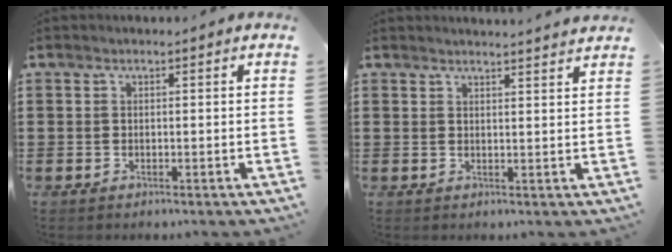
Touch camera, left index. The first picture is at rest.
{"total": 2.2, "force": [2.2, -0.4, 0.3], "torque": [-0.003, -0.009, 0.040]}